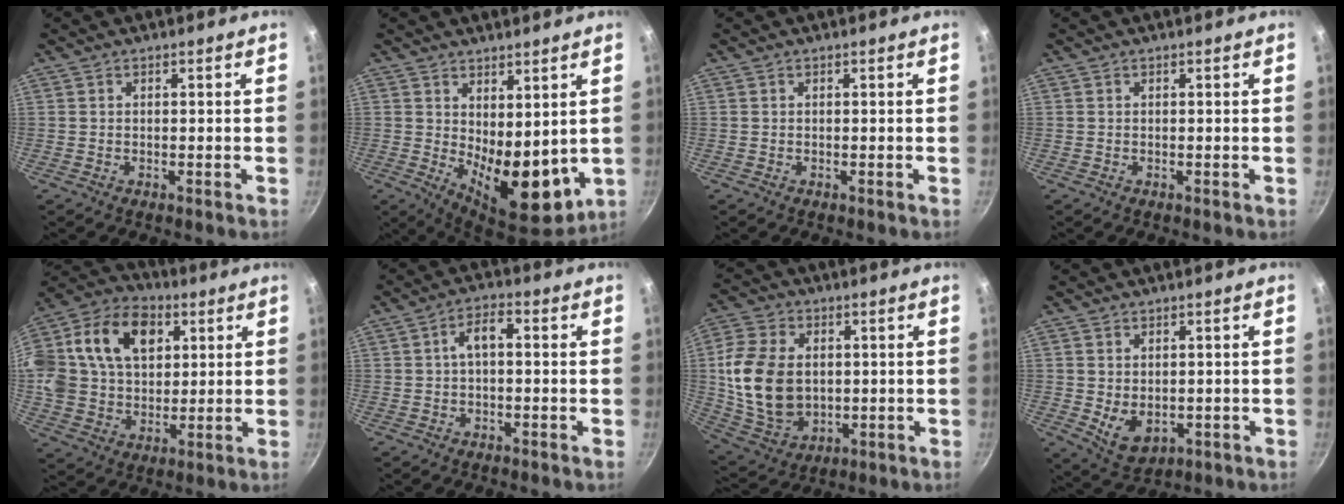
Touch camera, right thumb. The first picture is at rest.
{"total": 12.3, "force": [1.8, 6.2, 10.4], "torque": [-0.127, -0.043, 0.043]}
{"total": 0.0}
{"total": 0.0}
{"total": 27.0, "force": [8.3, 19.2, 17.1], "torque": [-0.346, 0.031, 0.138]}
{"total": 4.4, "force": [0.1, 2.2, 3.8], "torque": [-0.066, 0.023, -0.001]}
{"total": 16.5, "force": [1.0, 11.9, 11.4], "torque": [-0.206, -0.003, 0.033]}
{"total": 6.3, "force": [-0.3, 4.5, 4.4], "torque": [-0.066, -0.015, 0.012]}